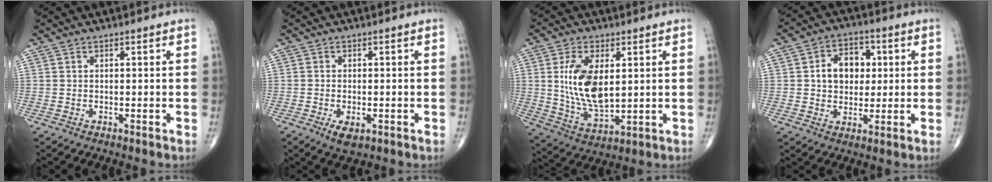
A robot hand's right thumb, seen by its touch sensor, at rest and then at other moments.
{"total": 3.6, "force": [-1.4, 1.8, 2.8], "torque": [-0.048, -0.003, -0.020]}
{"total": 13.2, "force": [2.3, 6.9, 11.1], "torque": [-0.202, -0.021, 0.052]}
{"total": 9.2, "force": [1.4, 7.0, 5.9], "torque": [-0.055, 0.010, 0.019]}